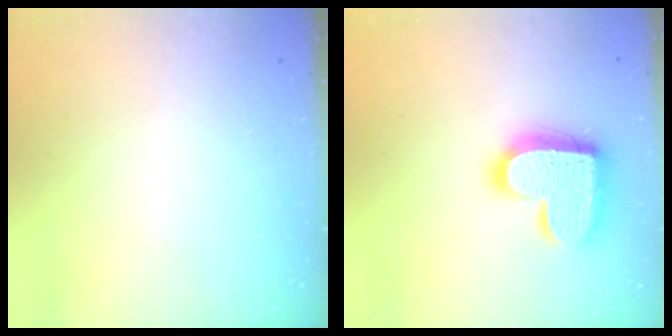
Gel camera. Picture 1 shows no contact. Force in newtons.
{"total": 18.7, "press": 18.6, "slide": 1.1}